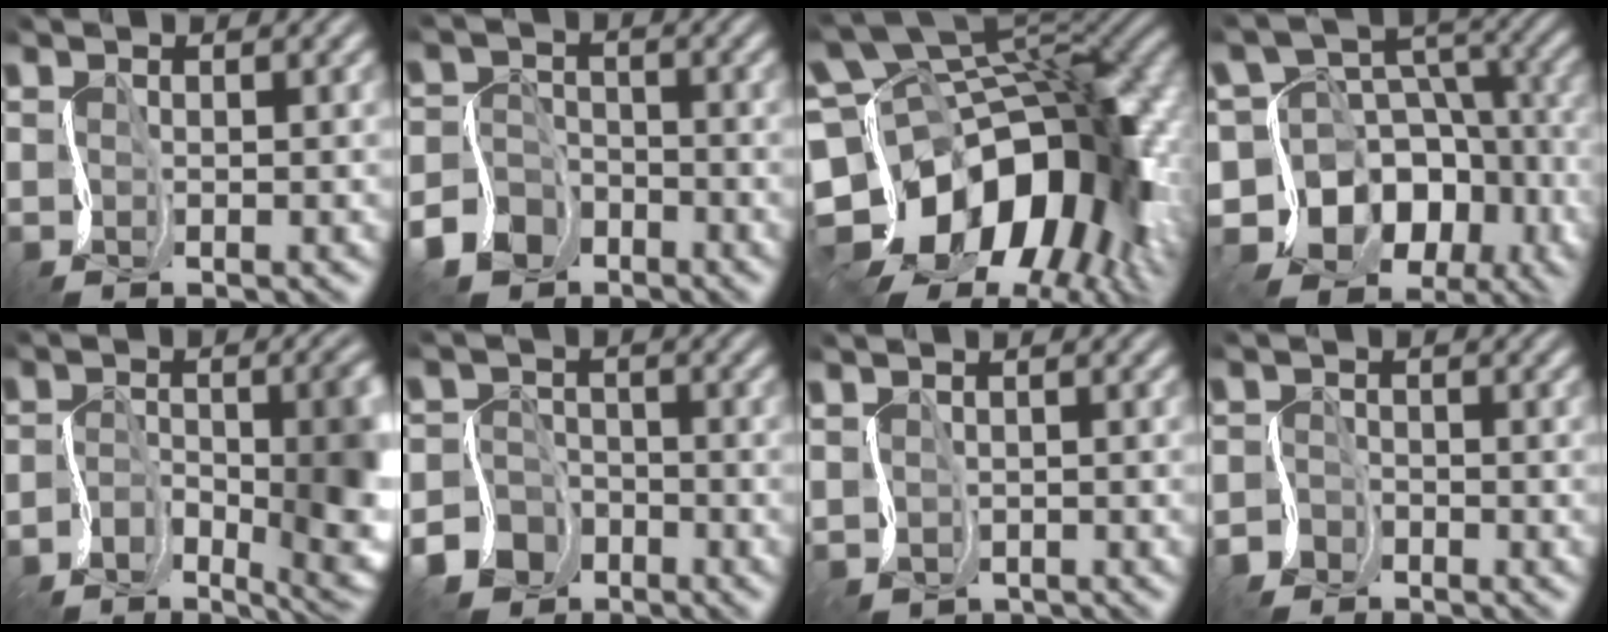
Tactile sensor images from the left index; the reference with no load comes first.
{"total": 6.0, "force": [-3.9, 4.5, 1.0], "torque": [-0.013, -0.011, -0.081]}
{"total": 17.1, "force": [-4.3, 11.0, 12.4], "torque": [-0.232, -0.006, -0.066]}
{"total": 15.7, "force": [-6.8, 12.1, 7.2], "torque": [-0.139, 0.007, -0.099]}
{"total": 10.5, "force": [-3.2, 4.7, 8.8], "torque": [-0.128, -0.019, -0.050]}
{"total": 7.0, "force": [-4.2, 5.6, 0.7], "torque": [-0.003, -0.019, -0.090]}
{"total": 0.7, "force": [0.3, 0.6, -0.4], "torque": [0.004, -0.003, 0.010]}
{"total": 1.6, "force": [-1.3, 1.0, -0.3], "torque": [0.009, 0.002, -0.032]}